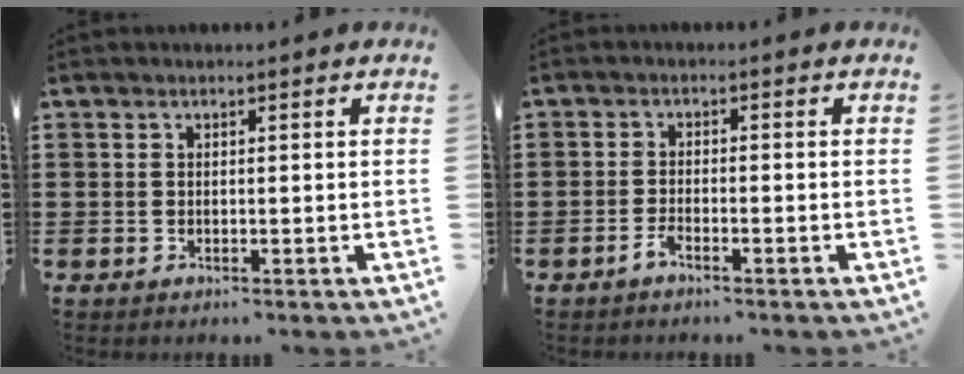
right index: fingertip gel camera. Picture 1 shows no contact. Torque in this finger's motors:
{"motor_torque": [-0.05, -0.02, 0.04, 0.01]}